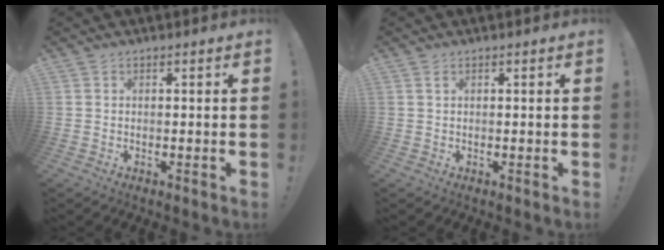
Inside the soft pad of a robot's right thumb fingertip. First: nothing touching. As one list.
[{"total": 1.0, "force": [0.5, 0.2, 0.8], "torque": [-0.013, -0.001, 0.009]}]